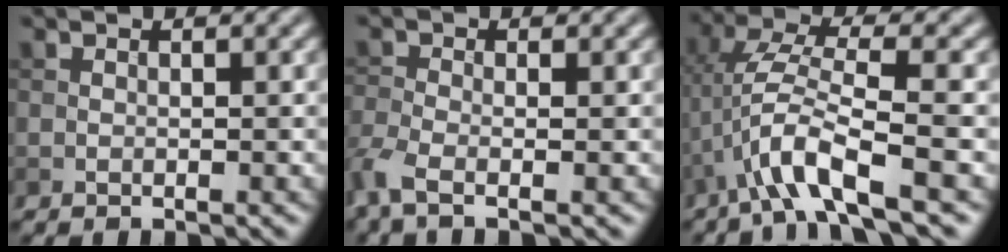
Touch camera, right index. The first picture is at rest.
{"total": 3.3, "force": [-2.1, 1.2, 2.3], "torque": [-0.063, -0.016, -0.055]}
{"total": 5.8, "force": [-2.5, 0.9, 5.2], "torque": [-0.106, 0.012, -0.052]}